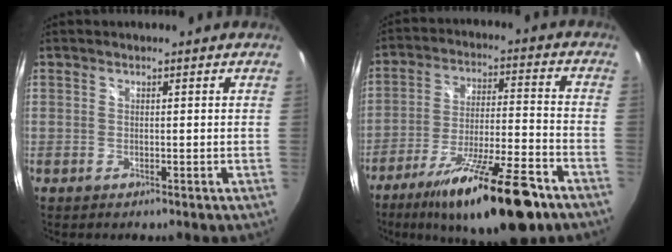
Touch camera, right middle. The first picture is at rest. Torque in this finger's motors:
{"motor_torque": [1.41, -0.73, 0.36, 0.21]}